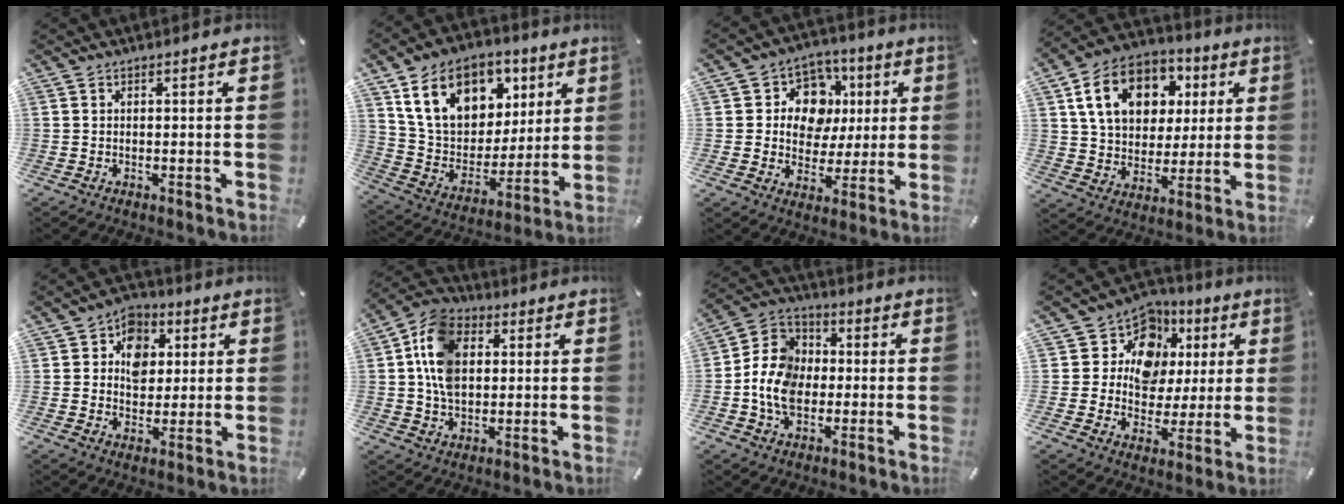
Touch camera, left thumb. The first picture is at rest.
{"total": 17.8, "force": [9.1, 12.8, 8.3], "torque": [-0.154, -0.029, 0.172]}
{"total": 11.8, "force": [1.8, 10.7, 4.6], "torque": [-0.070, -0.001, 0.040]}
{"total": 15.2, "force": [5.3, 12.0, 7.7], "torque": [-0.143, -0.001, 0.102]}
{"total": 8.2, "force": [1.4, 7.2, 3.7], "torque": [-0.051, 0.000, 0.021]}
{"total": 12.8, "force": [2.1, 9.7, 8.0], "torque": [-0.171, 0.013, 0.040]}
{"total": 10.9, "force": [-2.4, 8.9, 5.8], "torque": [-0.142, 0.029, -0.044]}
{"total": 13.1, "force": [5.3, 11.0, 4.7], "torque": [-0.080, -0.038, 0.103]}